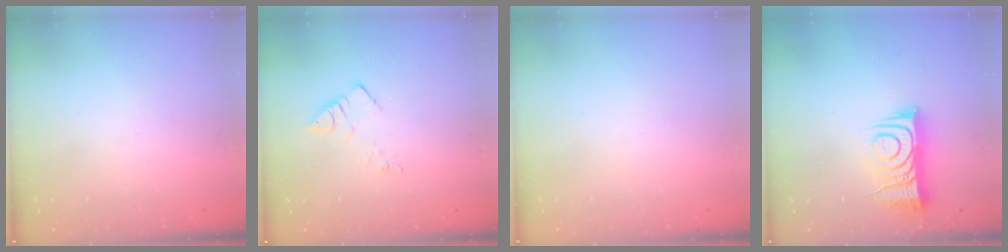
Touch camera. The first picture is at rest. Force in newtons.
{"total": 5.2, "press": 5.2, "slide": 0.7}
{"total": 1.6, "press": 1.6, "slide": 0.1}
{"total": 12.0, "press": 12.0, "slide": 1.1}